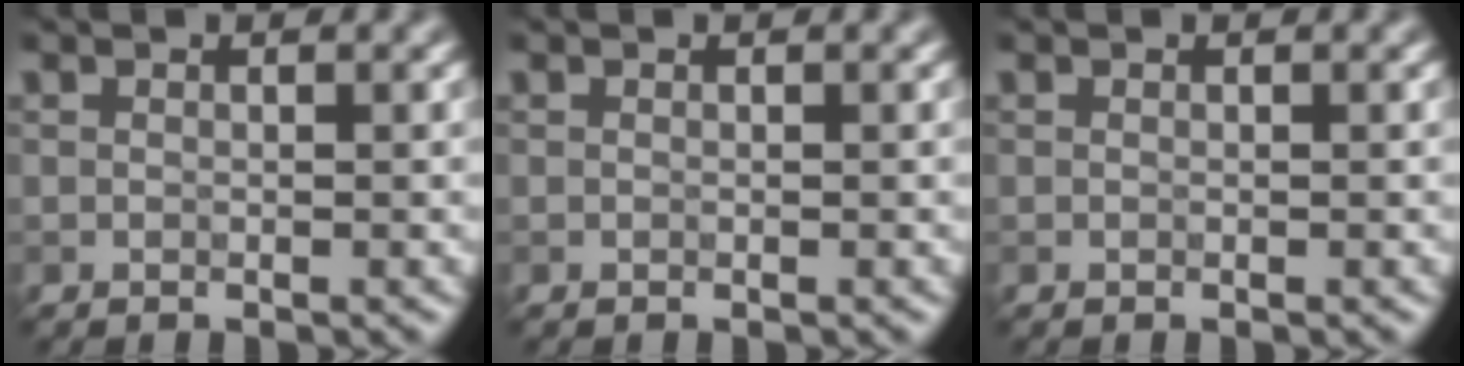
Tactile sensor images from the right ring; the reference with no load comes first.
{"total": 0.0}
{"total": 0.0}